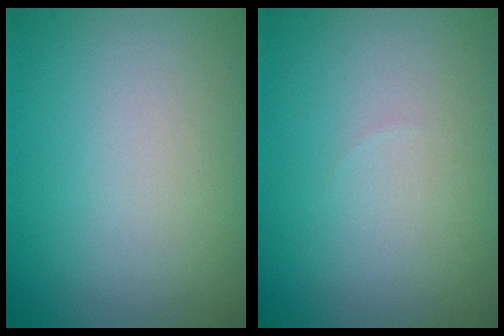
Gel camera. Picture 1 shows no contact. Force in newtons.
{"total": 0.0}